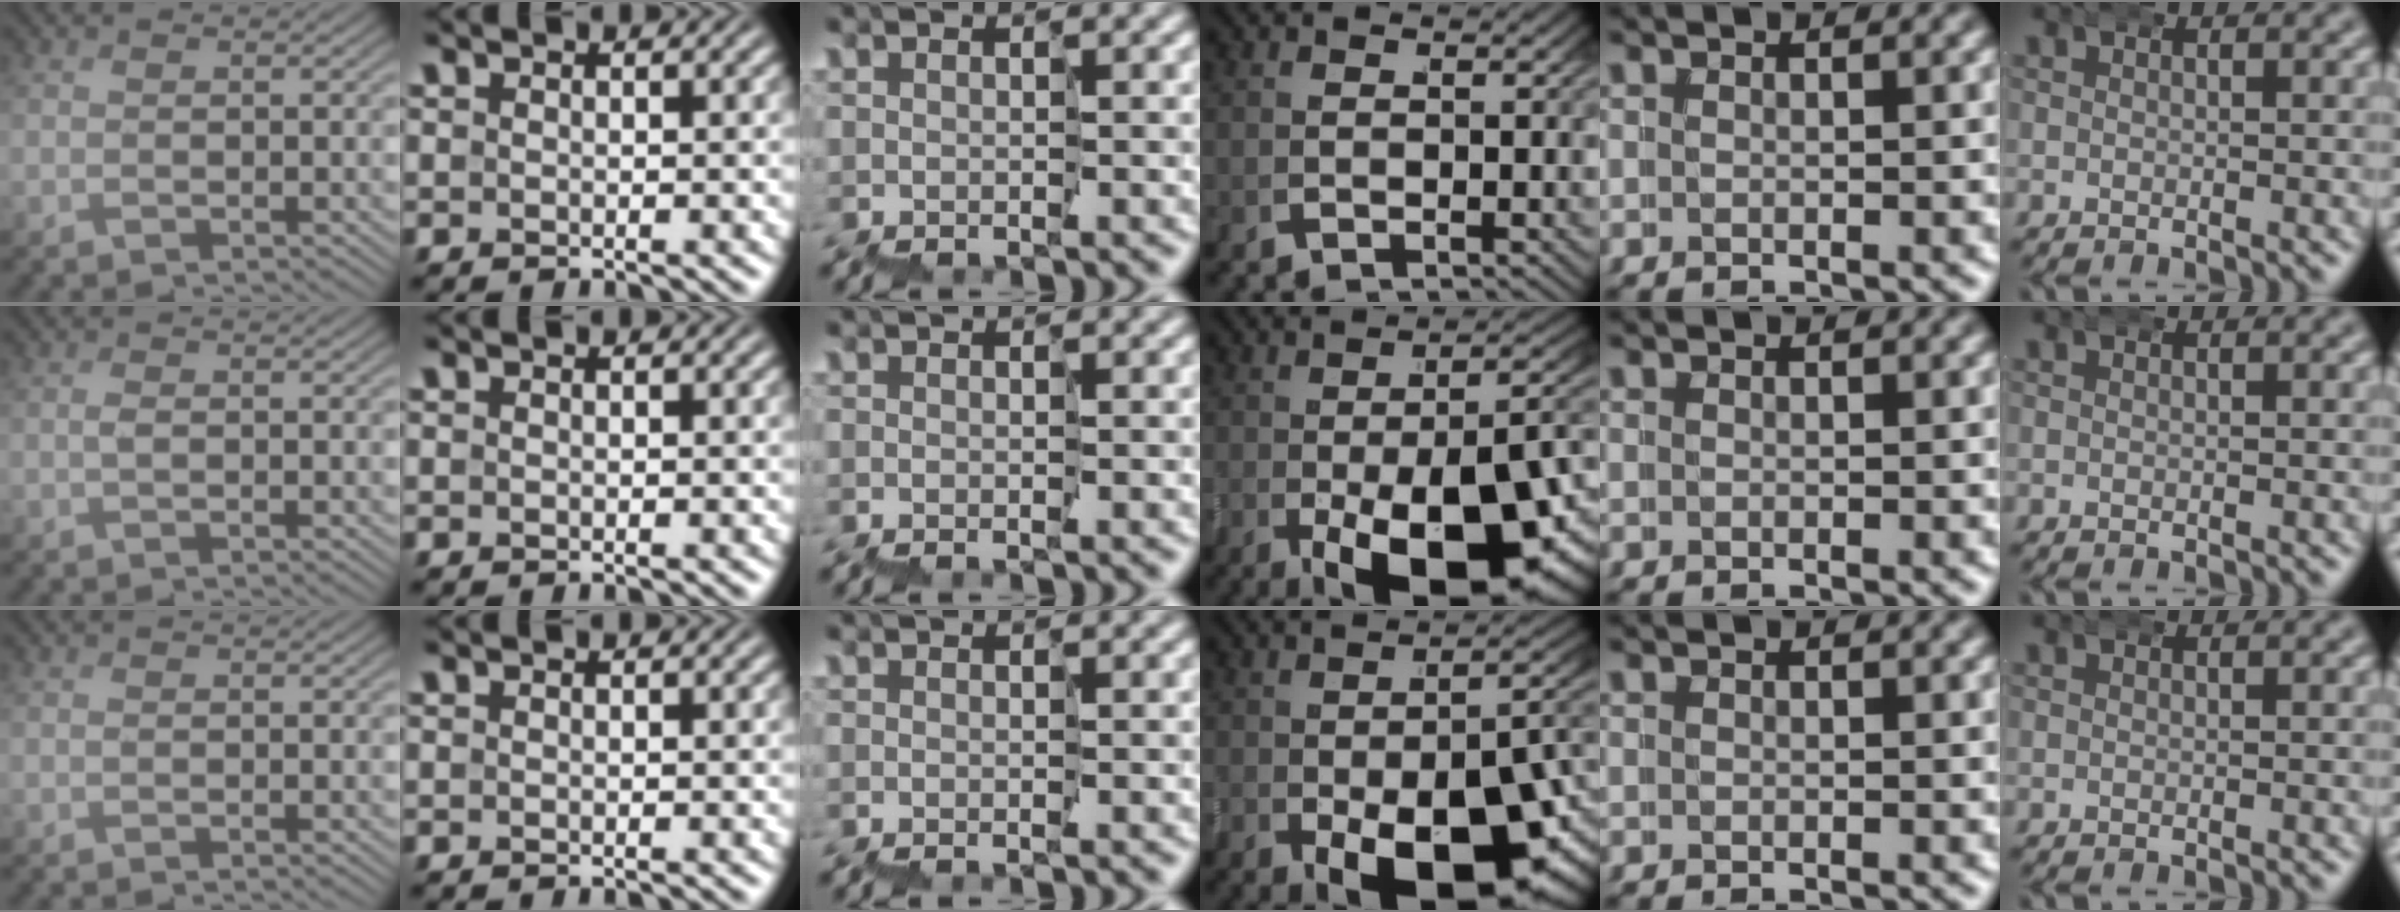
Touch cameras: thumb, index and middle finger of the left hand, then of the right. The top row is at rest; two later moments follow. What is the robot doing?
{"motion": "wrap", "object": "belt"}